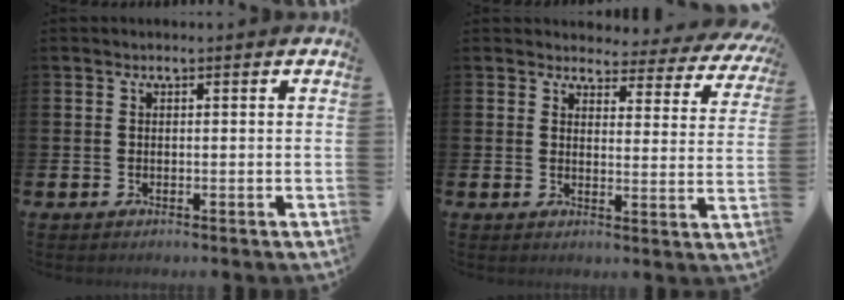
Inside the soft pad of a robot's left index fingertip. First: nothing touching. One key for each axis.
{"total": 3.2, "fx": 2.9, "fy": 1.3, "fz": 0.3, "tx": -0.010, "ty": -0.032, "tz": 0.041}